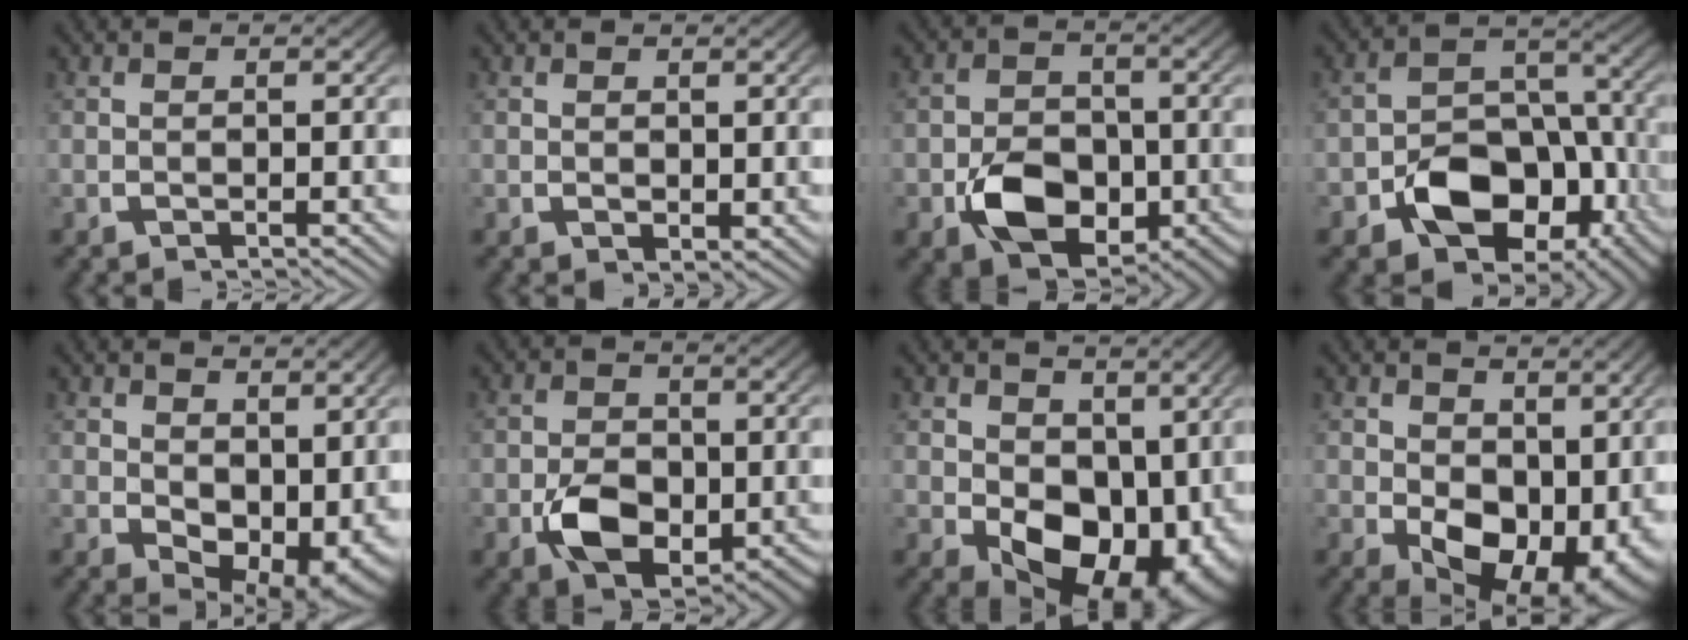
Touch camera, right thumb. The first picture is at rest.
{"total": 1.0, "force": [0.5, 0.6, 0.6], "torque": [-0.004, -0.008, 0.018]}
{"total": 10.3, "force": [-2.6, 7.3, 6.7], "torque": [-0.127, -0.042, -0.030]}
{"total": 10.0, "force": [-4.1, 6.7, 6.1], "torque": [-0.107, -0.034, -0.052]}
{"total": 7.1, "force": [-0.4, 4.4, 5.6], "torque": [-0.088, -0.041, 0.018]}
{"total": 7.6, "force": [-1.9, 5.1, 5.3], "torque": [-0.106, -0.035, -0.017]}
{"total": 10.6, "force": [-0.9, 7.2, 7.8], "torque": [-0.129, -0.059, 0.012]}
{"total": 9.8, "force": [-1.3, 6.2, 7.5], "torque": [-0.125, -0.055, 0.006]}